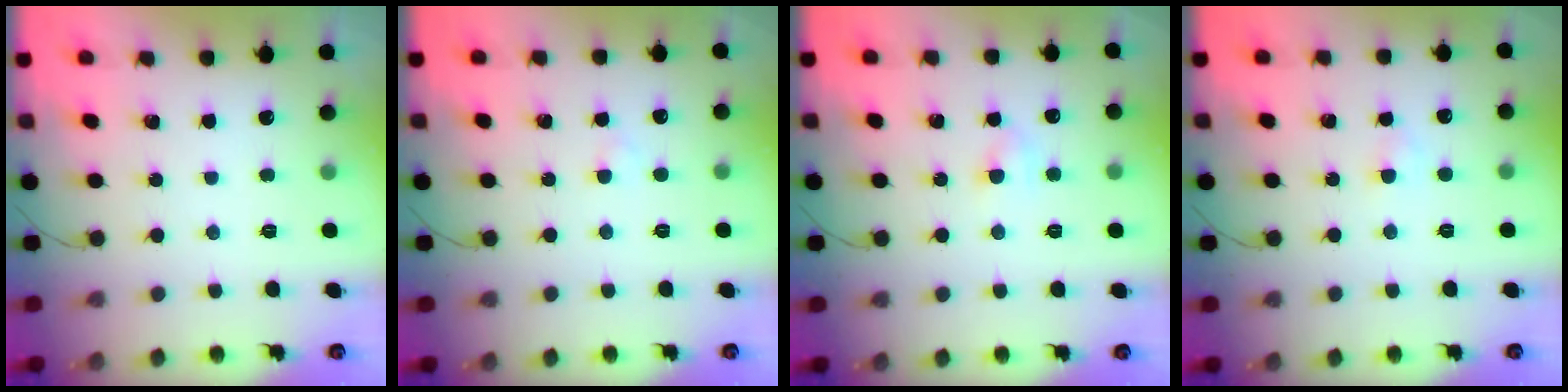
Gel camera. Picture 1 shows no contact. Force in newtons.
{"total": 1.2, "press": 1.0, "slide": 0.6}
{"total": 4.0, "press": 3.8, "slide": 1.1}
{"total": 1.8, "press": 1.6, "slide": 0.8}